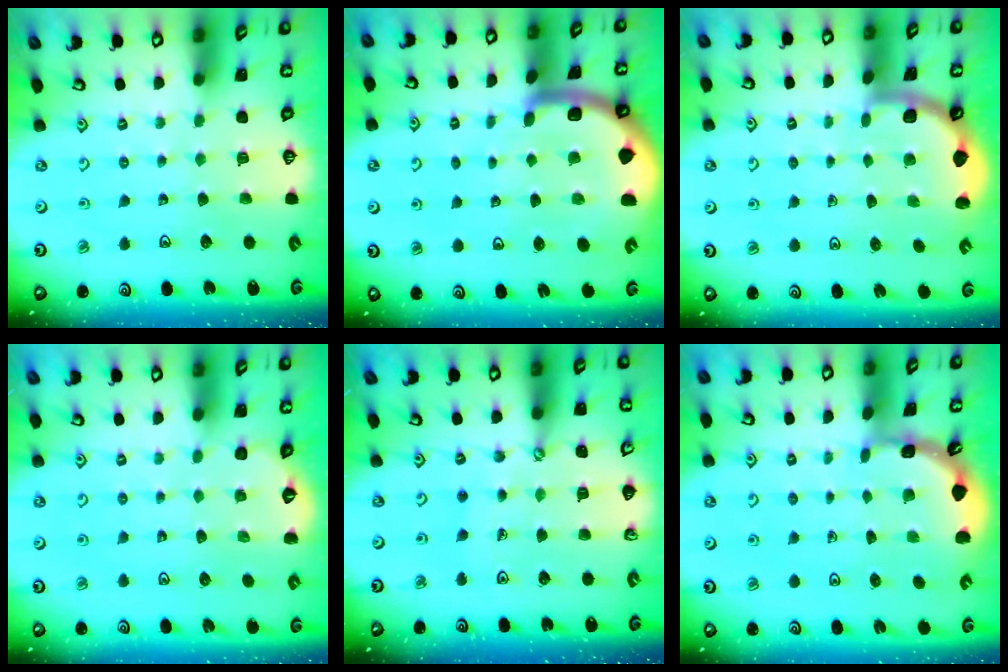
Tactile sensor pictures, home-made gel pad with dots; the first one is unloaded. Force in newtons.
{"total": 8.3, "press": 8.2, "slide": 1.2}
{"total": 2.2, "press": 2.2, "slide": 0.1}
{"total": 1.9, "press": 0.5, "slide": 1.9}
{"total": 4.1, "press": 3.8, "slide": 1.4}
{"total": 1.7, "press": 1.6, "slide": 0.1}